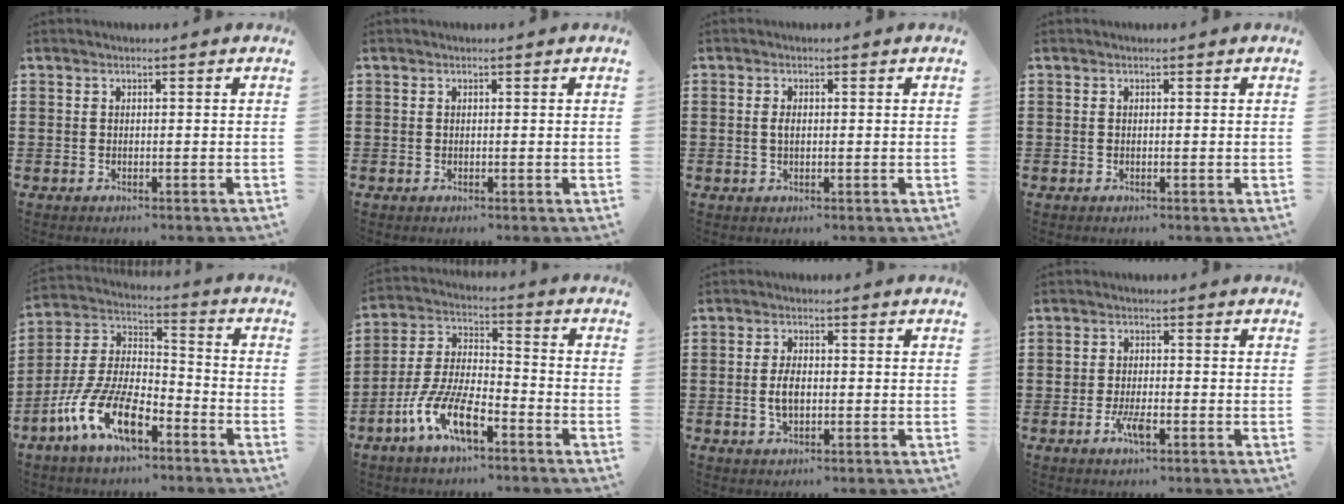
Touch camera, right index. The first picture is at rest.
{"total": 0.0}
{"total": 1.4, "force": [0.1, 0.6, 1.2], "torque": [-0.026, 0.004, -0.001]}
{"total": 0.0}
{"total": 12.4, "force": [-7.6, 4.7, 8.5], "torque": [-0.206, 0.001, -0.153]}
{"total": 10.3, "force": [-6.1, 3.5, 7.5], "torque": [-0.188, -0.007, -0.123]}
{"total": 3.6, "force": [-0.4, 1.8, 3.1], "torque": [-0.074, -0.002, -0.012]}
{"total": 3.7, "force": [-1.6, 1.3, 3.0], "torque": [-0.070, -0.005, -0.034]}